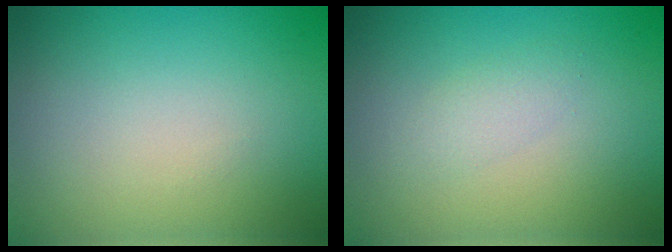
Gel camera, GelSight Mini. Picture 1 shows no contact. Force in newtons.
{"total": 1.4, "press": 1.3, "slide": 0.1}